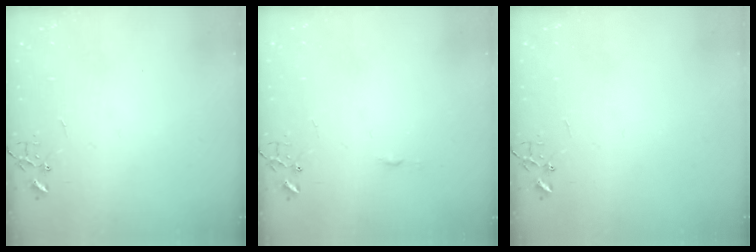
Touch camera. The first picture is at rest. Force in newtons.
{"total": 3.3, "press": 3.3, "slide": 0.4}
{"total": 0.0}